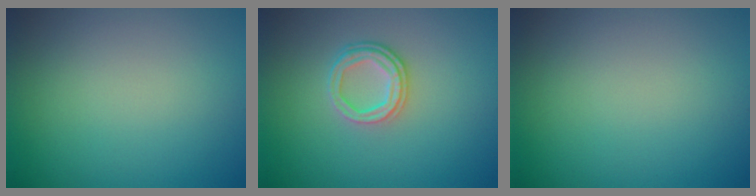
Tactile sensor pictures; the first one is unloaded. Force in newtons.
{"total": 2.6, "press": 2.3, "slide": 1.3}
{"total": 0.0}